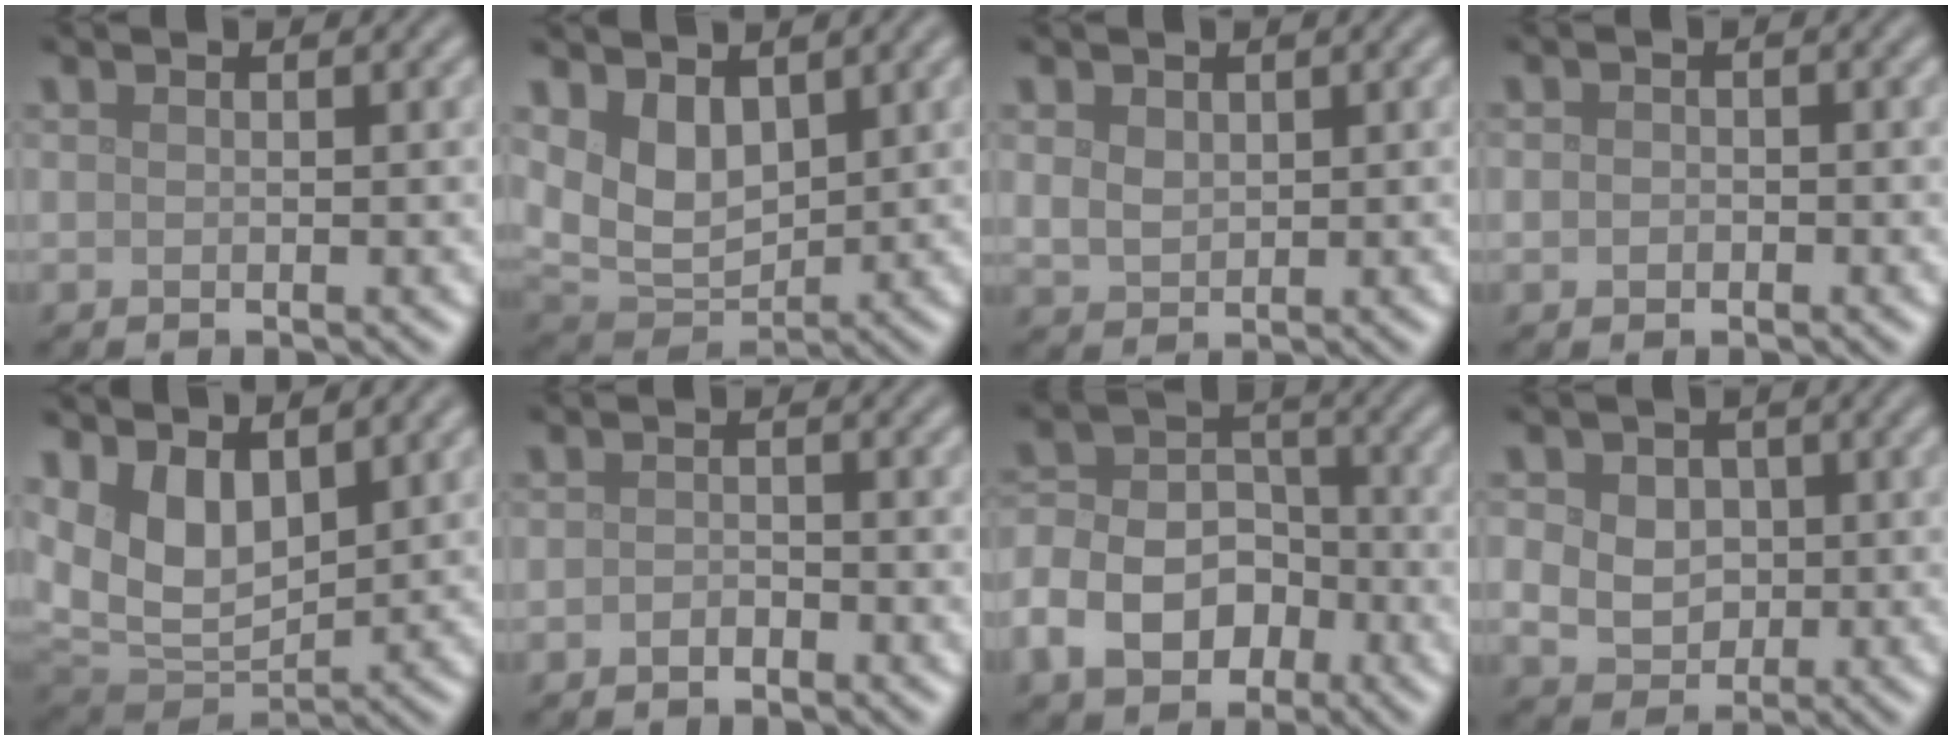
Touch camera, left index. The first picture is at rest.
{"total": 5.1, "force": [2.0, 3.3, 3.3], "torque": [-0.070, -0.015, 0.042]}
{"total": 2.0, "force": [0.8, 1.4, 1.1], "torque": [-0.024, -0.002, 0.019]}
{"total": 1.2, "force": [-0.3, 1.0, 0.5], "torque": [-0.001, -0.003, -0.010]}
{"total": 7.0, "force": [2.7, 4.2, 5.0], "torque": [-0.103, -0.014, 0.049]}
{"total": 1.2, "force": [-0.8, 0.7, 0.6], "torque": [-0.012, 0.001, -0.016]}
{"total": 7.5, "force": [-3.7, 5.3, 3.9], "torque": [-0.060, 0.002, -0.078]}
{"total": 7.5, "force": [1.4, 6.2, 4.0], "torque": [-0.060, 0.037, 0.003]}